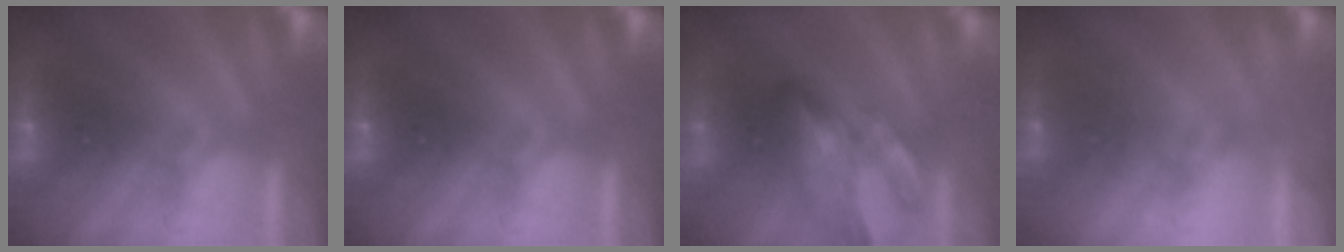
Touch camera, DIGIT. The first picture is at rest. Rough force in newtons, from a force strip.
{"total": 0.0}
{"total": 7.1}
{"total": 2.1}